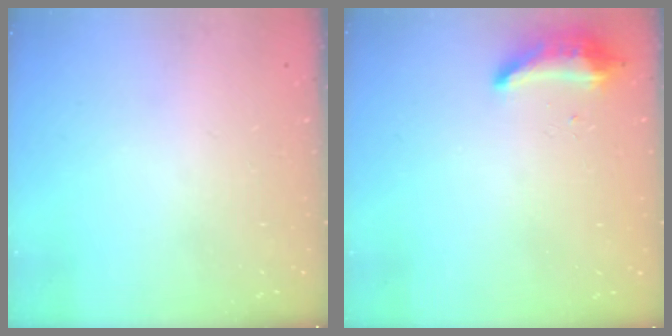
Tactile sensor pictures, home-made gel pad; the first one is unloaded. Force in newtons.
{"total": 8.2, "press": 8.2, "slide": 0.5}